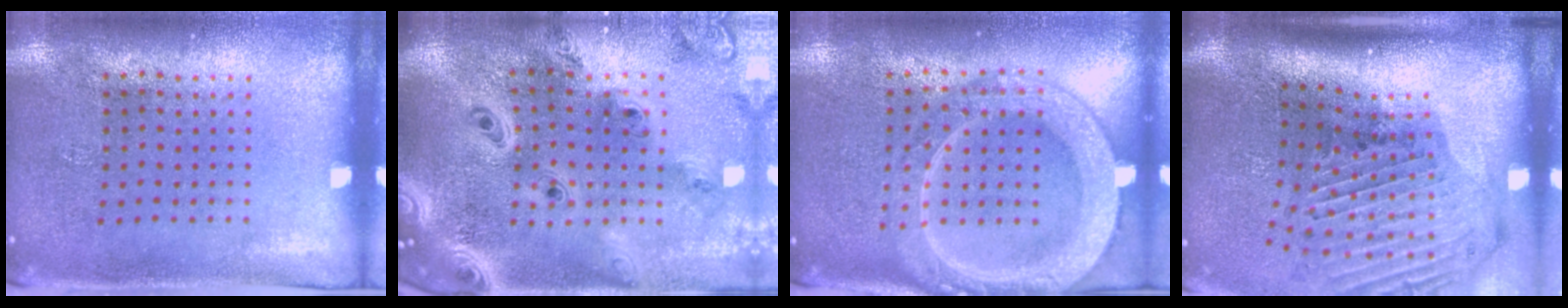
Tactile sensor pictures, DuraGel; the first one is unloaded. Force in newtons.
{"total": 4.0, "press": 3.0, "slide": 2.6}
{"total": 3.8, "press": 3.8, "slide": 0.4}
{"total": 2.9, "press": 2.1, "slide": 1.9}